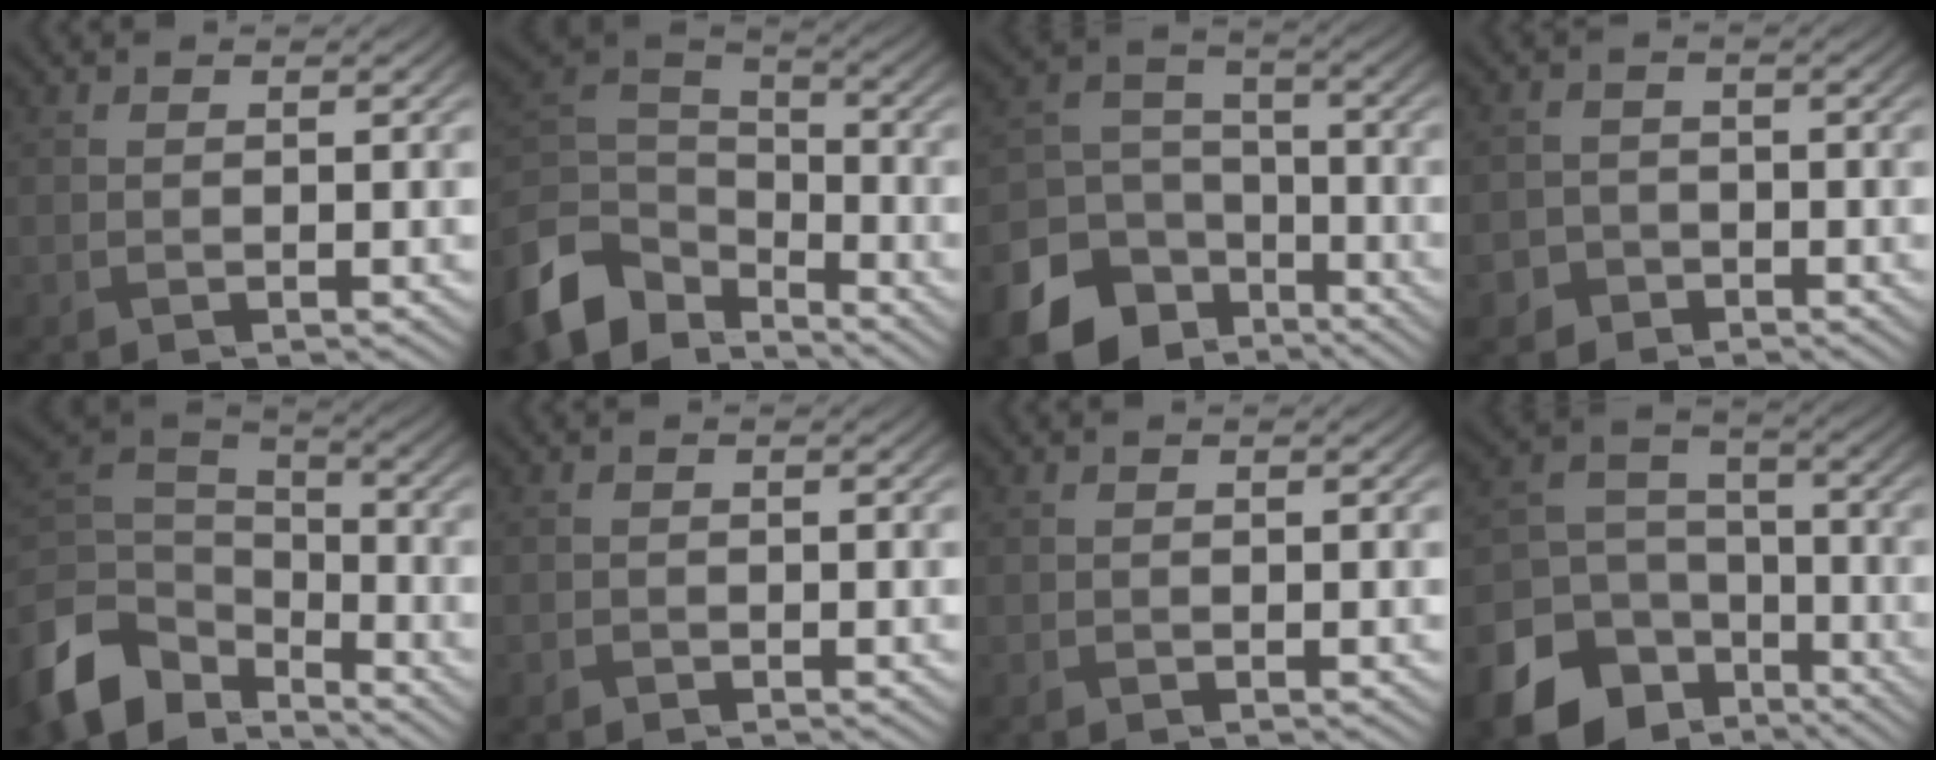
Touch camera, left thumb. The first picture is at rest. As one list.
[{"total": 10.2, "force": [-6.1, 6.5, 5.0], "torque": [-0.142, -0.009, -0.128]}, {"total": 14.5, "force": [-8.6, 10.0, 5.9], "torque": [-0.178, -0.051, -0.139]}, {"total": 2.9, "force": [-1.7, 2.3, 0.4], "torque": [0.000, -0.002, -0.039]}, {"total": 11.1, "force": [-6.0, 7.4, 5.7], "torque": [-0.164, -0.011, -0.120]}, {"total": 0.7, "force": [-0.6, 0.4, 0.0], "torque": [0.002, -0.003, -0.012]}, {"total": 0.0}, {"total": 15.9, "force": [-9.1, 11.6, 6.1], "torque": [-0.186, -0.063, -0.144]}]